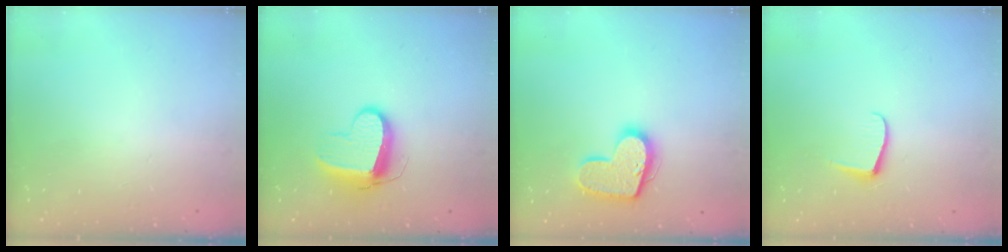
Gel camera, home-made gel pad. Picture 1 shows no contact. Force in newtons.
{"total": 10.3, "press": 10.3, "slide": 0.5}
{"total": 15.7, "press": 15.6, "slide": 0.9}
{"total": 5.6, "press": 5.6, "slide": 0.7}